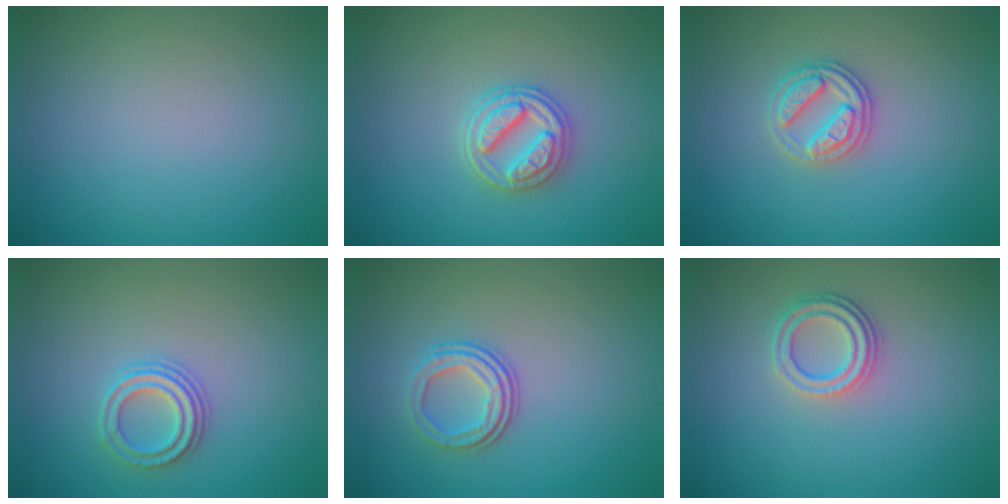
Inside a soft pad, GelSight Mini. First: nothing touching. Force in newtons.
{"total": 3.6, "press": 3.3, "slide": 1.4}
{"total": 2.6, "press": 2.6, "slide": 0.6}
{"total": 2.3, "press": 2.2, "slide": 0.8}
{"total": 2.9, "press": 2.3, "slide": 1.7}
{"total": 3.1, "press": 2.4, "slide": 2.0}